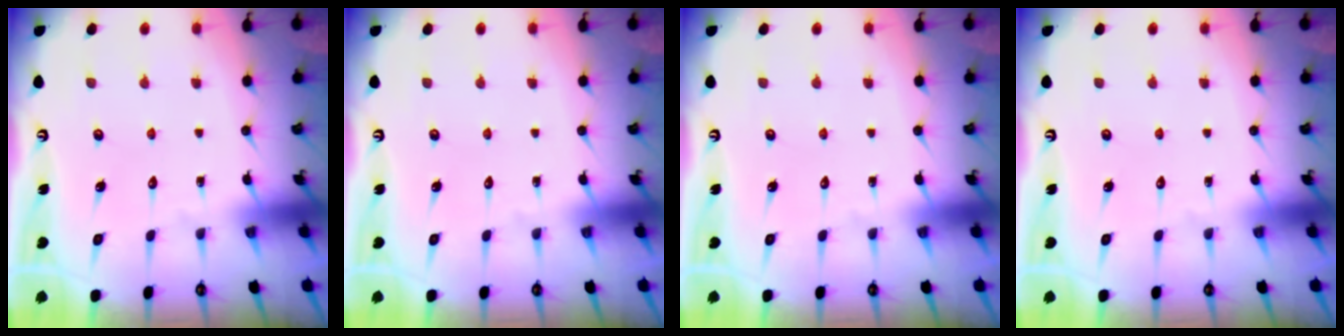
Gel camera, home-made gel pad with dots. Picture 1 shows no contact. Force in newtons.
{"total": 0.0}
{"total": 0.0}
{"total": 0.0}